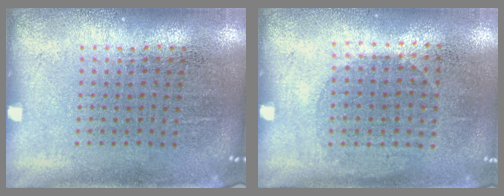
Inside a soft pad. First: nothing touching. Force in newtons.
{"total": 1.0, "press": 0.9, "slide": 0.4}